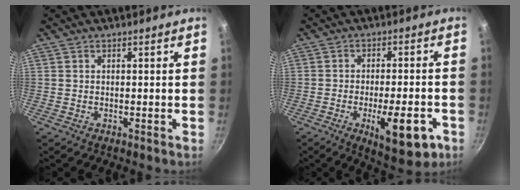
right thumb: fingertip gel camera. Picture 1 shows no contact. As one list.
[{"total": 12.6, "force": [-4.8, 4.6, 10.6], "torque": [-0.125, 0.015, -0.060]}]